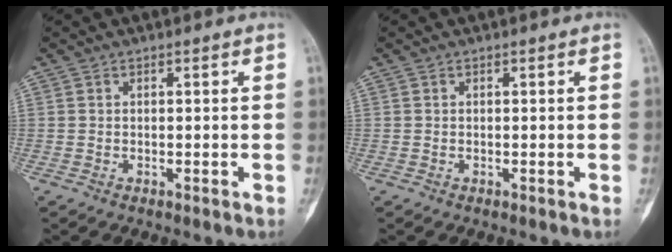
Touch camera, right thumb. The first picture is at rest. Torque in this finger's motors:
{"motor_torque": [-0.04, 0.07, -0.06, -0.03, 0.02]}